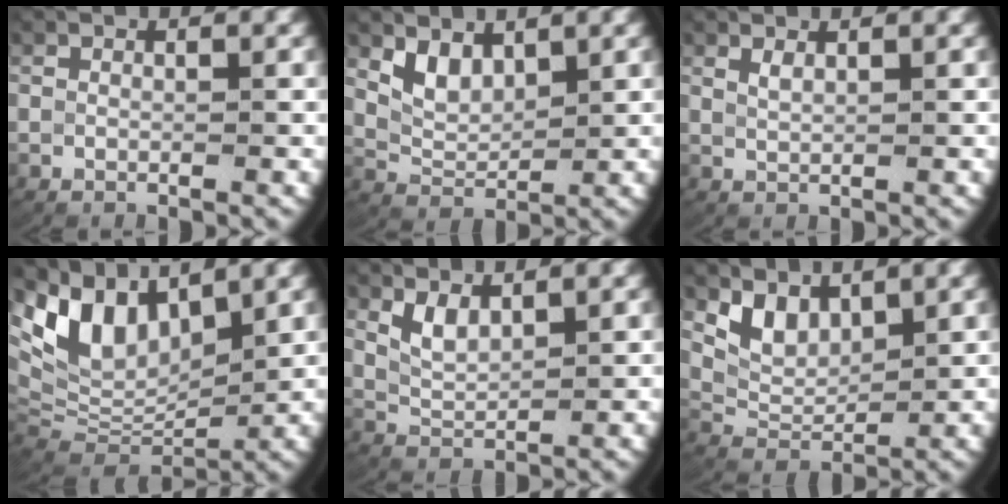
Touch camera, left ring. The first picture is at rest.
{"total": 3.2, "force": [1.7, 2.1, 1.8], "torque": [-0.052, -0.014, 0.038]}
{"total": 1.0, "force": [0.8, -0.2, 0.5], "torque": [-0.015, -0.004, 0.023]}
{"total": 11.7, "force": [3.9, 8.0, 7.5], "torque": [-0.172, -0.003, 0.069]}
{"total": 2.3, "force": [1.2, 1.2, 1.6], "torque": [-0.041, -0.010, 0.029]}
{"total": 4.9, "force": [2.3, 3.4, 2.7], "torque": [-0.069, -0.011, 0.047]}